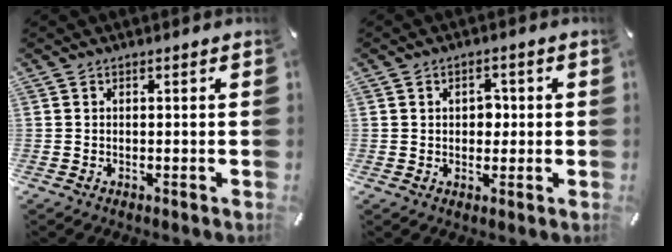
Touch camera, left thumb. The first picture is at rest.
{"total": 3.4, "force": [0.2, 2.6, 2.1], "torque": [-0.021, -0.002, -0.006]}